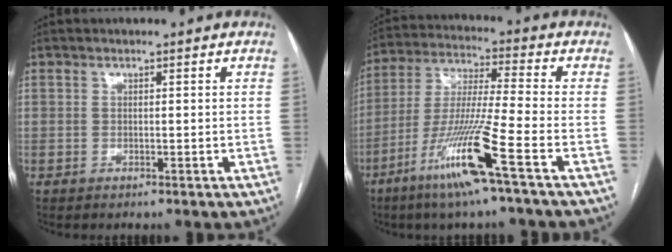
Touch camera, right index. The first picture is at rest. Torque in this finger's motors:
{"motor_torque": [1.76, -0.38, 0.91, 0.21]}